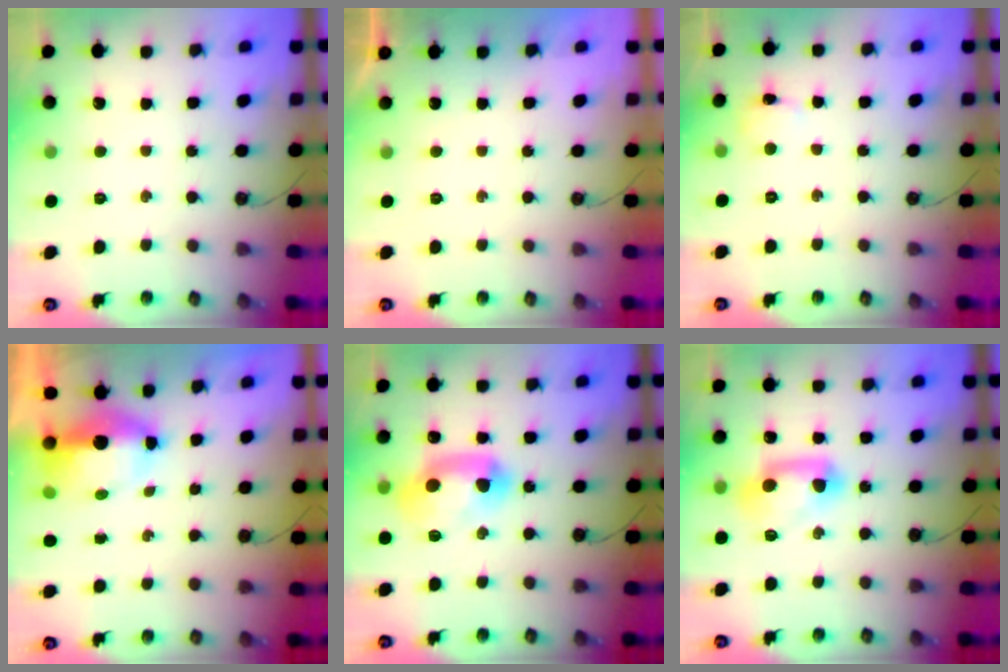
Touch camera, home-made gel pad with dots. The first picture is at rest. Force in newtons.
{"total": 0.0}
{"total": 3.1, "press": 3.1, "slide": 0.5}
{"total": 7.4, "press": 7.3, "slide": 1.0}
{"total": 14.2, "press": 14.2, "slide": 0.8}
{"total": 10.8, "press": 10.7, "slide": 1.3}